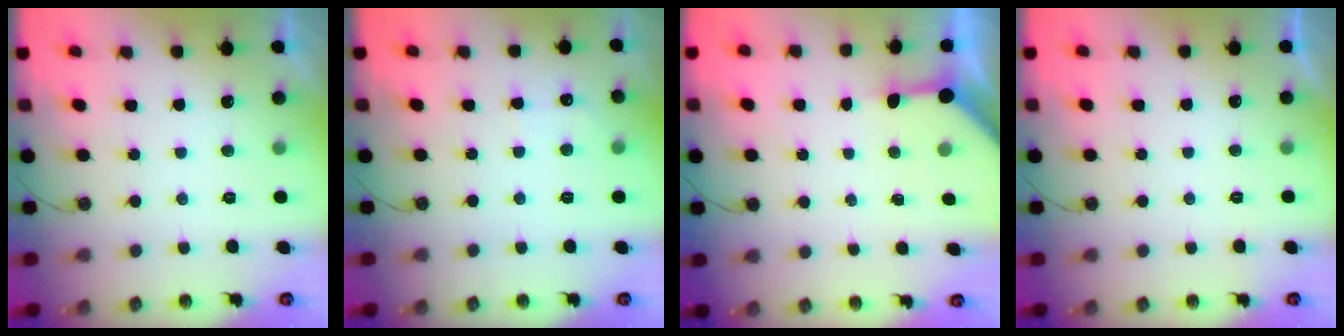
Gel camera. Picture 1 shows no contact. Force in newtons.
{"total": 3.9, "press": 3.8, "slide": 0.6}
{"total": 3.9, "press": 3.8, "slide": 0.4}
{"total": 0.0}